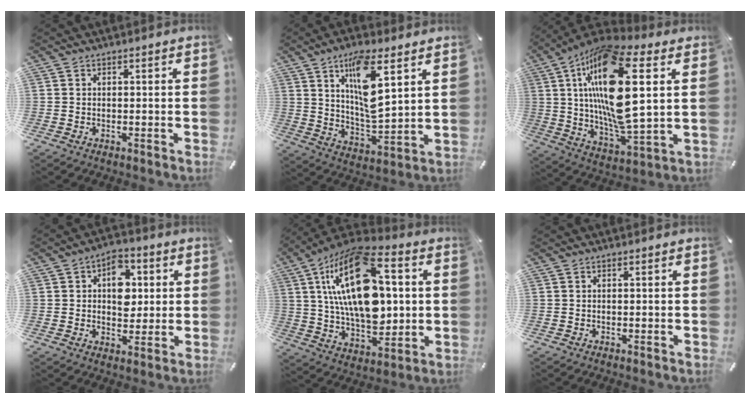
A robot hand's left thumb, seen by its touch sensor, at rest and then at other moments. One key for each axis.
{"total": 13.4, "fx": 6.9, "fy": 4.5, "fz": 10.6, "tx": -0.193, "ty": -0.027, "tz": 0.117}
{"total": 23.0, "fx": 6.5, "fy": 7.6, "fz": 20.7, "tx": -0.423, "ty": -0.031, "tz": 0.095}
{"total": 9.6, "fx": 1.8, "fy": 7.0, "fz": 6.2, "tx": -0.072, "ty": -0.001, "tz": 0.026}
{"total": 25.5, "fx": 5.8, "fy": 14.4, "fz": 20.2, "tx": -0.394, "ty": -0.021, "tz": 0.091}
{"total": 0.0}